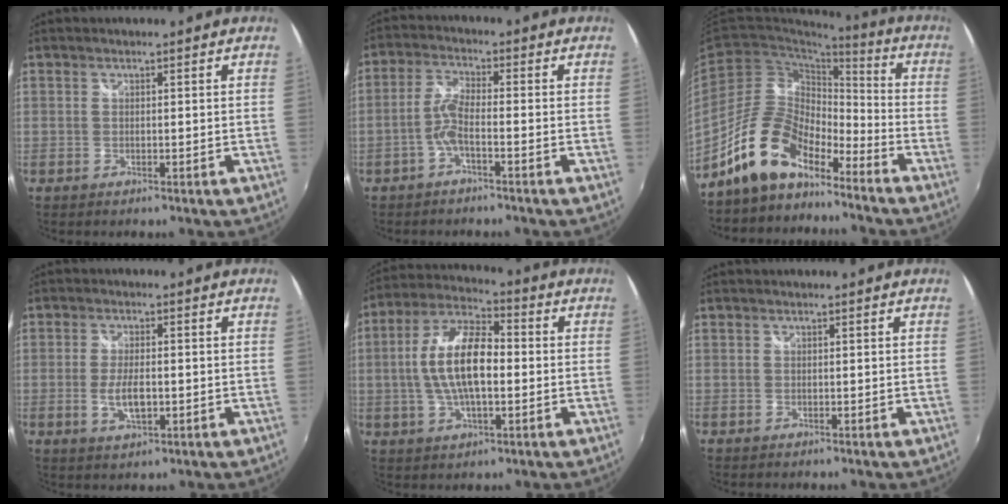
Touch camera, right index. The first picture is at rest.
{"total": 4.0, "force": [-1.9, 0.7, 3.5], "torque": [-0.085, 0.009, -0.039]}
{"total": 13.5, "force": [-10.5, 5.5, 6.4], "torque": [-0.130, 0.021, -0.200]}
{"total": 5.3, "force": [-1.1, 2.1, 4.8], "torque": [-0.096, -0.006, -0.019]}
{"total": 13.2, "force": [-0.6, 5.5, 12.0], "torque": [-0.239, 0.013, -0.014]}
{"total": 0.0}